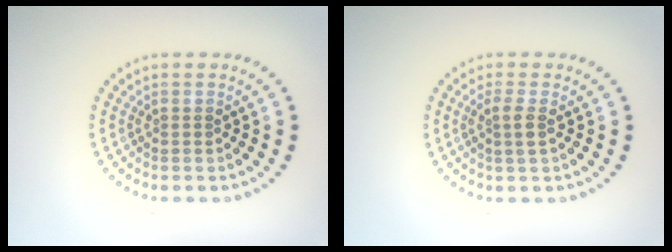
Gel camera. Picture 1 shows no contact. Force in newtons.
{"total": 1.5, "press": 1.3, "slide": 0.7}